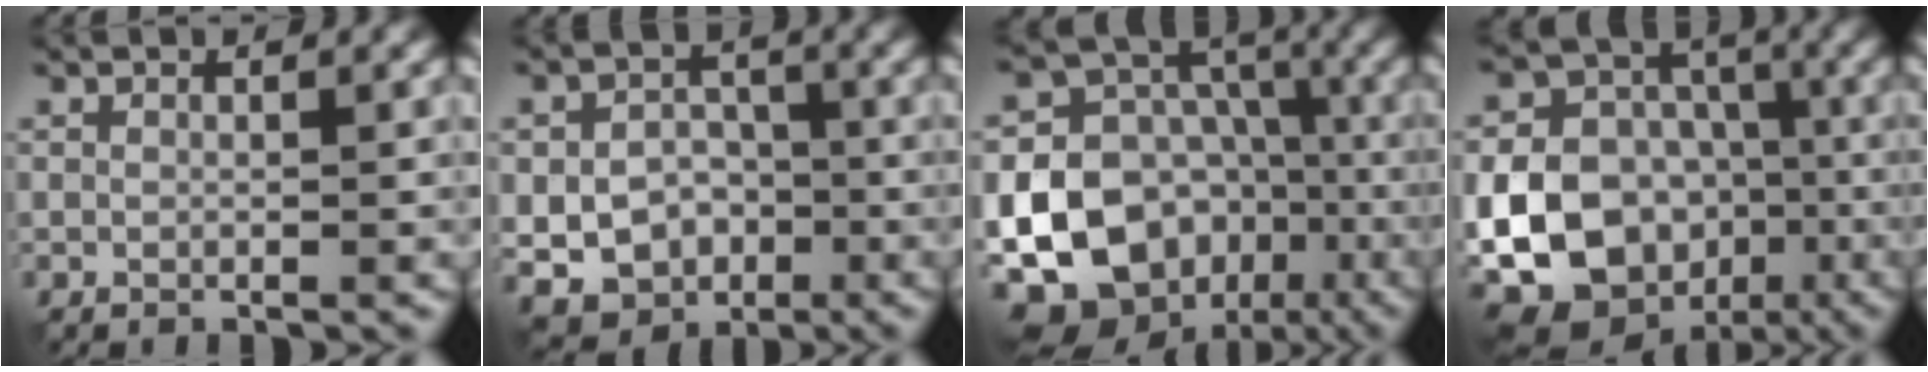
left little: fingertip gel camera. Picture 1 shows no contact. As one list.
[{"total": 7.6, "force": [-2.4, 6.1, 3.9], "torque": [-0.040, -0.010, -0.047]}, {"total": 20.0, "force": [-7.6, 16.3, 9.0], "torque": [-0.177, -0.031, -0.128]}, {"total": 19.0, "force": [-6.3, 15.6, 8.6], "torque": [-0.186, -0.028, -0.114]}]